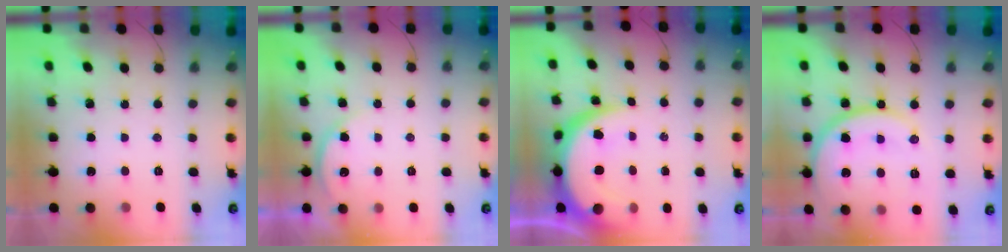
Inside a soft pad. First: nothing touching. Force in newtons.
{"total": 3.6, "press": 3.4, "slide": 1.2}
{"total": 13.4, "press": 13.3, "slide": 1.5}
{"total": 16.5, "press": 16.5, "slide": 1.0}